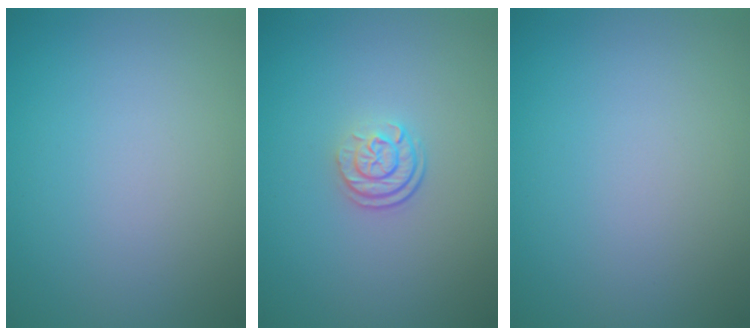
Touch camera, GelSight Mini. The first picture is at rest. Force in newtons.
{"total": 2.3, "press": 1.7, "slide": 1.7}
{"total": 0.0}